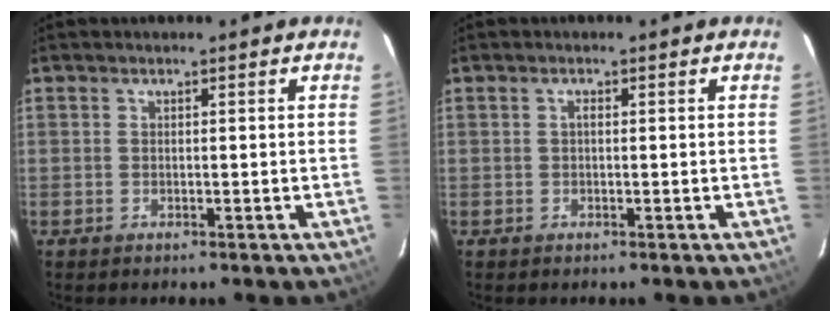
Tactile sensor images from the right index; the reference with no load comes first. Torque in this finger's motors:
{"motor_torque": [0.28, -0.14, 0.10, 0.03]}